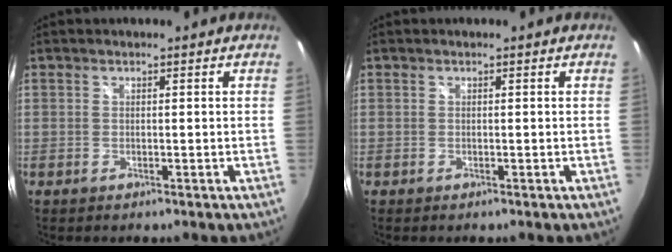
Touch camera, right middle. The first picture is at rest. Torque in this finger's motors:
{"motor_torque": [0.50, -0.83, 0.19, 0.07]}